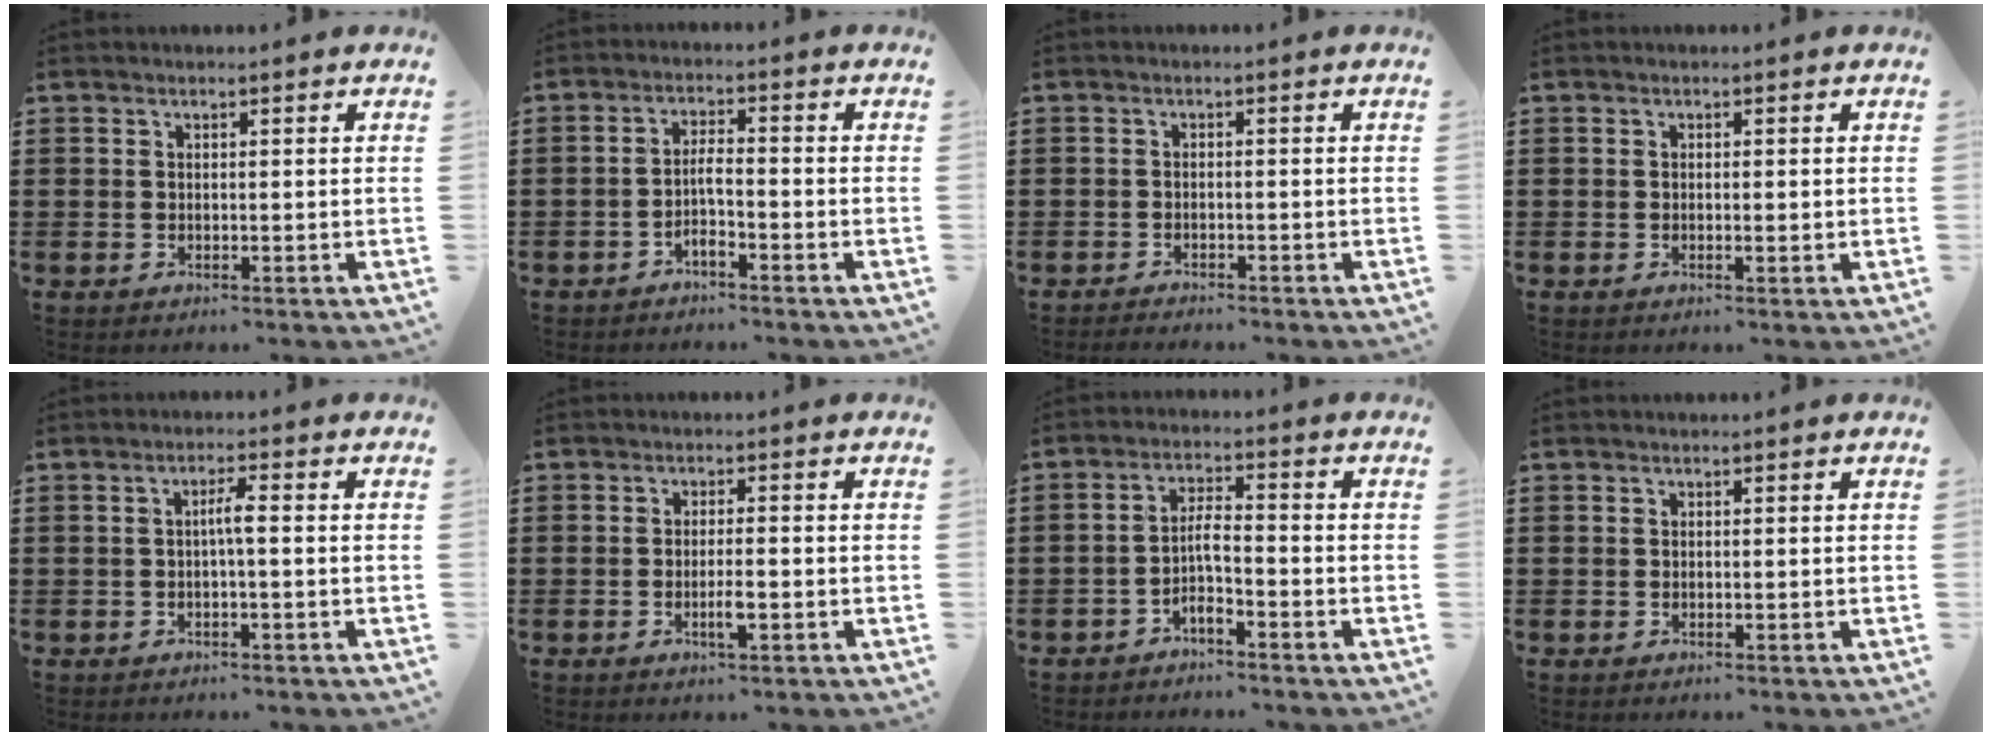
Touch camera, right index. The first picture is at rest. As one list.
[{"total": 2.7, "force": [-1.8, 0.4, 2.0], "torque": [-0.048, 0.003, -0.038]}, {"total": 1.2, "force": [-1.2, 0.1, -0.1], "torque": [-0.001, 0.004, -0.026]}, {"total": 0.7, "force": [-0.1, 0.1, 0.7], "torque": [-0.013, -0.003, -0.001]}, {"total": 2.5, "force": [-0.3, 0.2, 2.5], "torque": [-0.048, 0.002, -0.008]}, {"total": 3.0, "force": [-1.0, 0.5, 2.7], "torque": [-0.047, 0.002, -0.019]}, {"total": 3.3, "force": [-2.2, 0.7, 2.4], "torque": [-0.055, 0.005, -0.047]}, {"total": 0.0}]